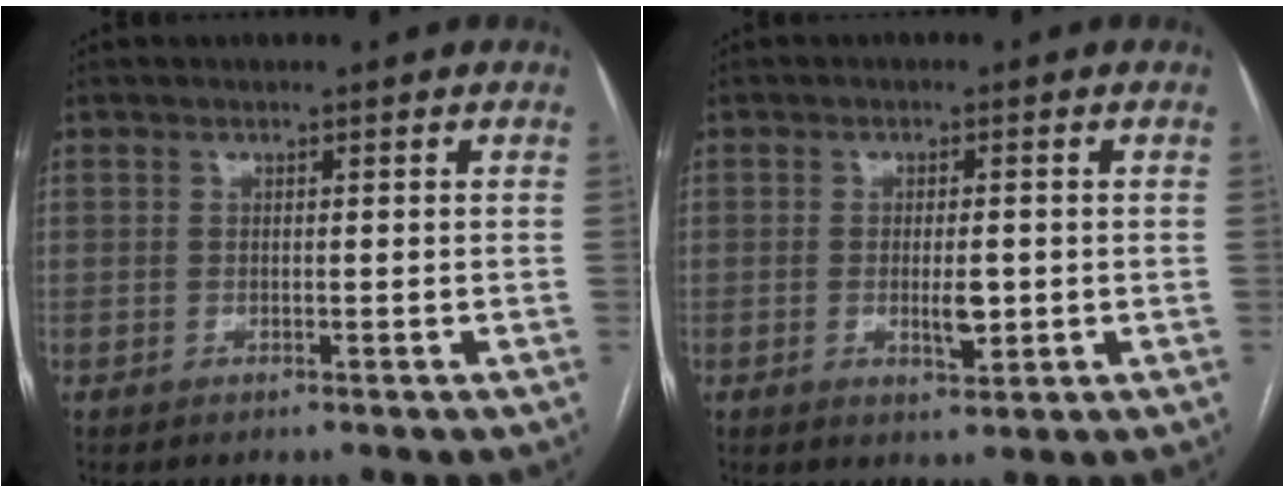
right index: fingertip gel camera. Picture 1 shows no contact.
{"total": 3.7, "force": [-0.5, 1.3, 3.4], "torque": [-0.057, -0.003, -0.004]}